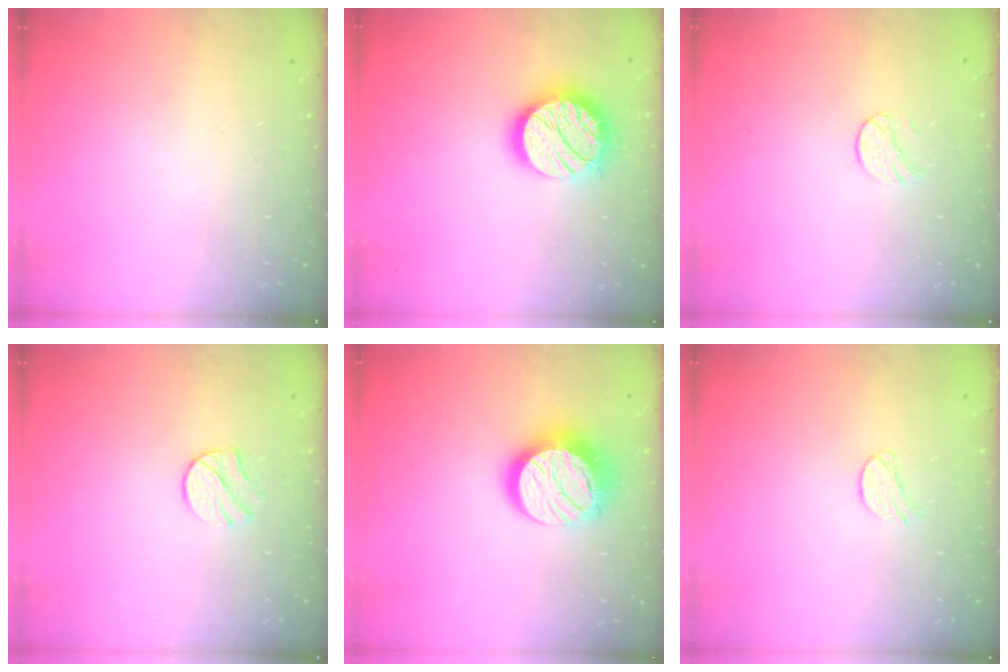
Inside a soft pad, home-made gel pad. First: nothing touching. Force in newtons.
{"total": 19.0, "press": 19.0, "slide": 1.0}
{"total": 5.8, "press": 5.8, "slide": 0.6}
{"total": 7.9, "press": 7.8, "slide": 0.6}
{"total": 15.7, "press": 15.7, "slide": 0.9}
{"total": 6.3, "press": 6.3, "slide": 0.5}